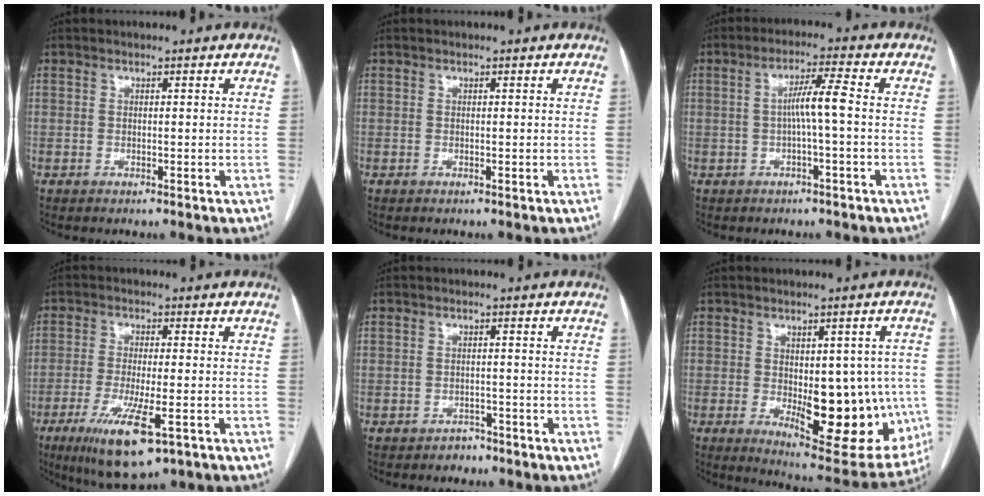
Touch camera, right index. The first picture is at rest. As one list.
[{"total": 0.0}, {"total": 4.8, "force": [-0.3, -0.2, 4.8], "torque": [-0.081, 0.014, -0.003]}, {"total": 10.8, "force": [-5.2, 2.1, 9.2], "torque": [-0.166, -0.029, -0.082]}, {"total": 2.0, "force": [-1.5, 1.3, 0.0], "torque": [-0.001, 0.007, -0.023]}, {"total": 16.5, "force": [-2.6, 6.8, 14.8], "torque": [-0.171, 0.000, -0.011]}]